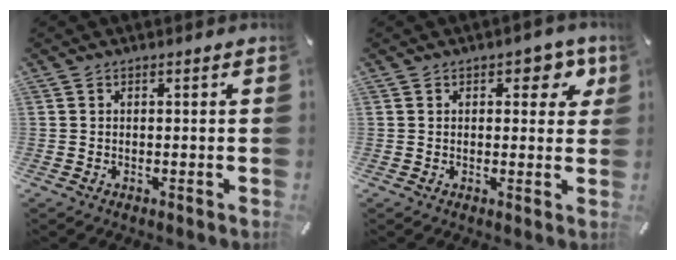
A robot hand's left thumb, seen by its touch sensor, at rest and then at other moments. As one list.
[{"total": 5.6, "force": [2.5, 3.4, 3.7], "torque": [-0.033, -0.005, 0.034]}]